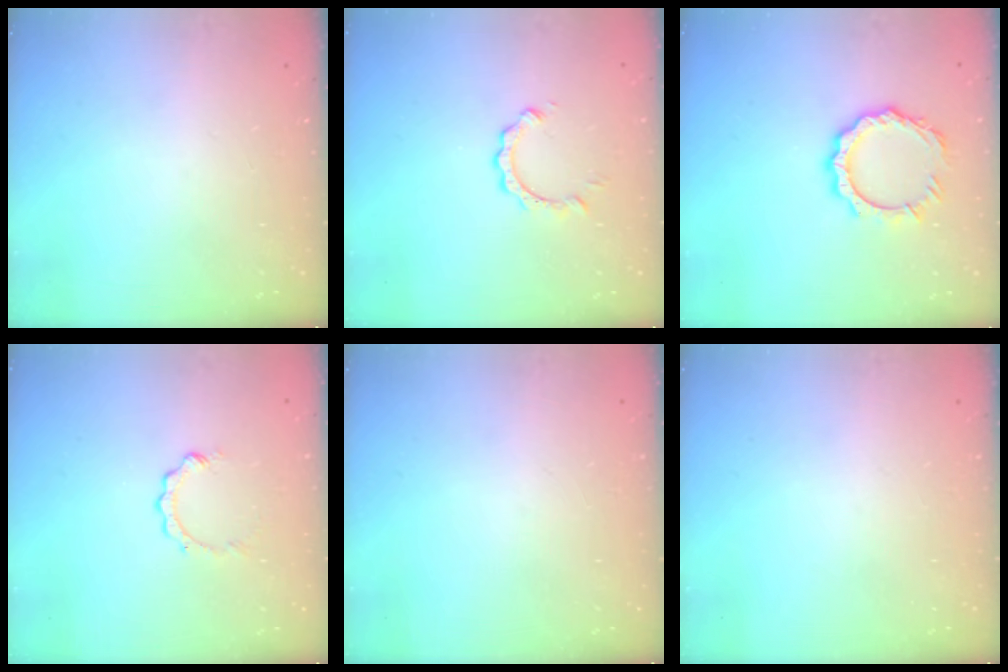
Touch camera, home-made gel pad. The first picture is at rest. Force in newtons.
{"total": 3.0, "press": 3.0, "slide": 0.1}
{"total": 10.5, "press": 10.5, "slide": 1.0}
{"total": 2.8, "press": 2.8, "slide": 0.4}
{"total": 0.0}
{"total": 0.0}